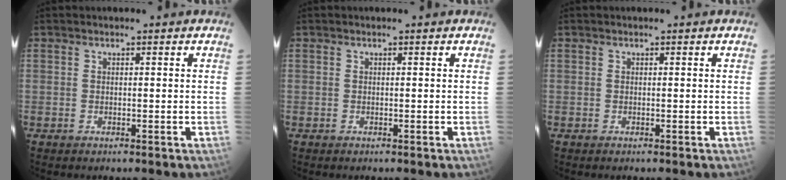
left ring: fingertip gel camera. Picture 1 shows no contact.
{"total": 0.0}
{"total": 0.0}